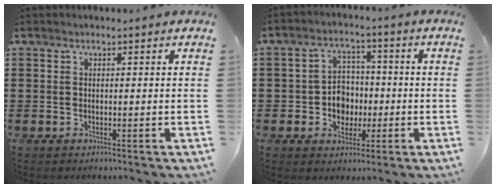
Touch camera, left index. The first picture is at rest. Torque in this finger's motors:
{"motor_torque": [0.26, 0.26, 0.21, 0.06]}